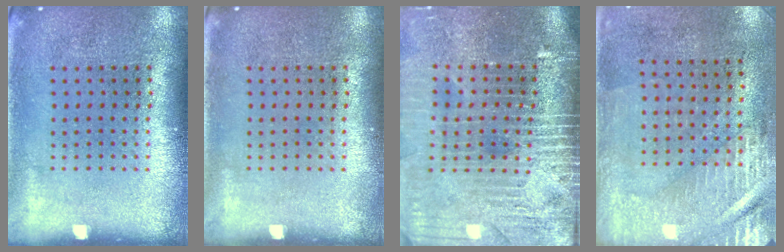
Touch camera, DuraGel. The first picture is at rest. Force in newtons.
{"total": 0.0}
{"total": 4.4, "press": 3.8, "slide": 2.2}
{"total": 2.9, "press": 2.5, "slide": 1.5}